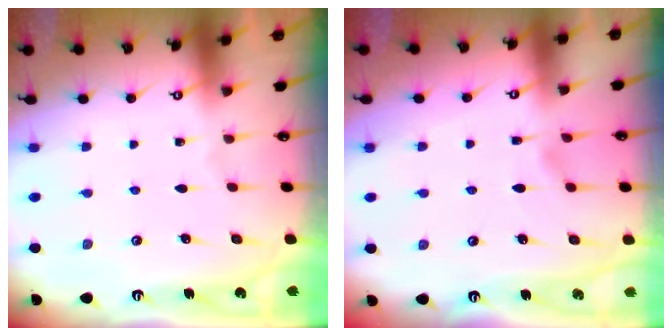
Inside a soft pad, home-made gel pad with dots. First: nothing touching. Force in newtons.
{"total": 1.3, "press": 0.9, "slide": 0.8}